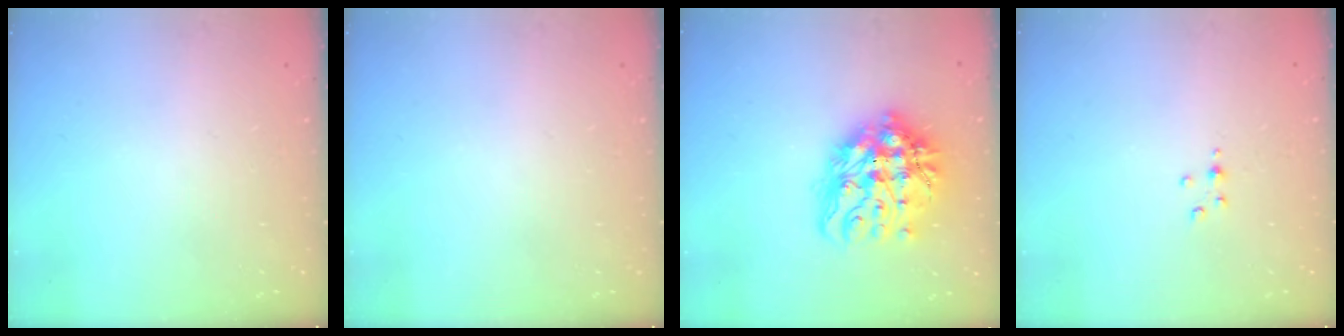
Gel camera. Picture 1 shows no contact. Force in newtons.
{"total": 0.0}
{"total": 17.9, "press": 17.8, "slide": 2.1}
{"total": 3.1, "press": 3.1, "slide": 0.4}